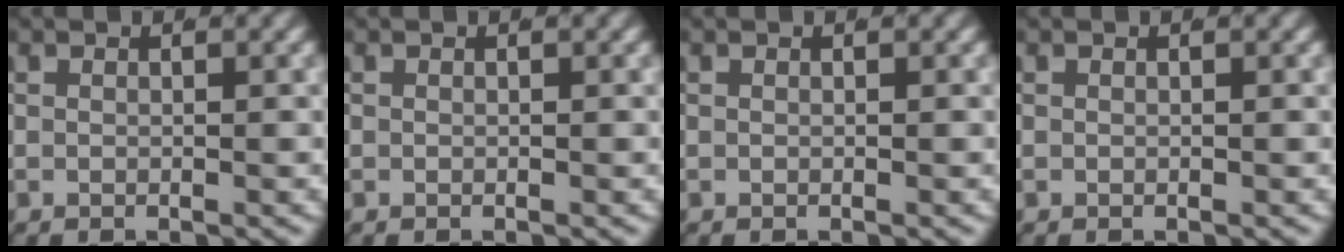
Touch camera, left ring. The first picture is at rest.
{"total": 0.0}
{"total": 0.0}
{"total": 0.0}